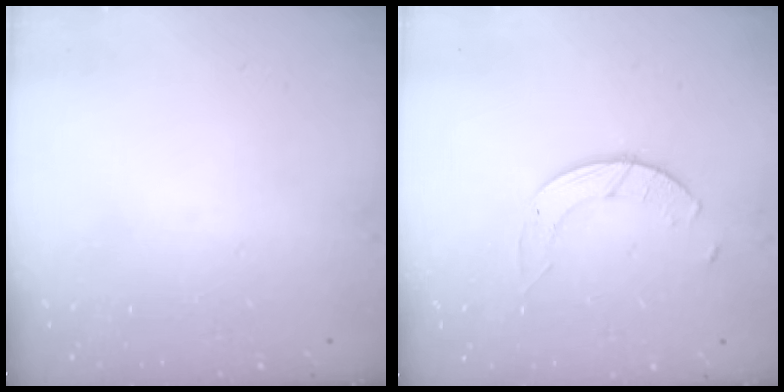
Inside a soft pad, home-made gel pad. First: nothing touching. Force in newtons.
{"total": 4.1, "press": 4.1, "slide": 0.4}